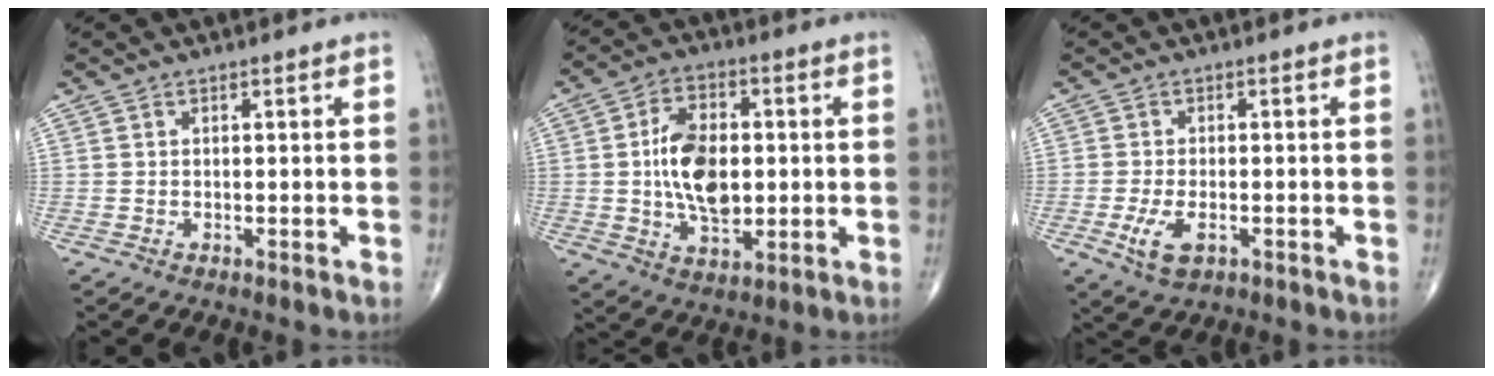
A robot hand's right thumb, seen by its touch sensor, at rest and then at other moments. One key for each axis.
{"total": 12.7, "fx": 0.2, "fy": 7.5, "fz": 10.2, "tx": -0.163, "ty": 0.001, "tz": 0.006}
{"total": 5.3, "fx": -2.0, "fy": 2.6, "fz": 4.2, "tx": -0.083, "ty": -0.002, "tz": -0.032}